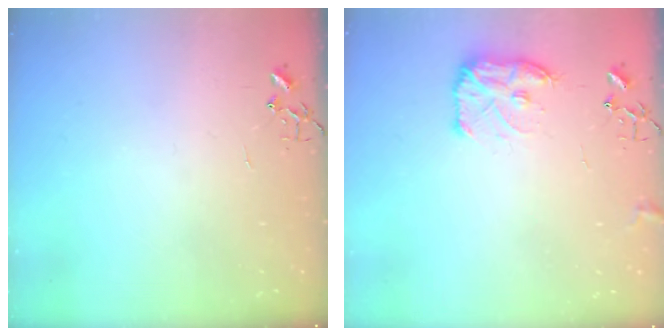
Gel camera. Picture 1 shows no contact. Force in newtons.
{"total": 10.8, "press": 10.8, "slide": 0.5}